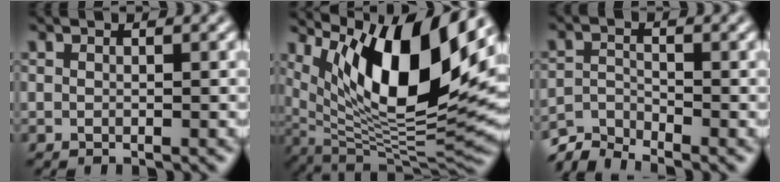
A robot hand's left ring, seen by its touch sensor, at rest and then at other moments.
{"total": 13.9, "force": [6.0, 4.5, 11.7], "torque": [-0.190, -0.007, 0.109]}
{"total": 3.3, "force": [-3.2, 0.6, 0.7], "torque": [-0.013, -0.002, -0.073]}